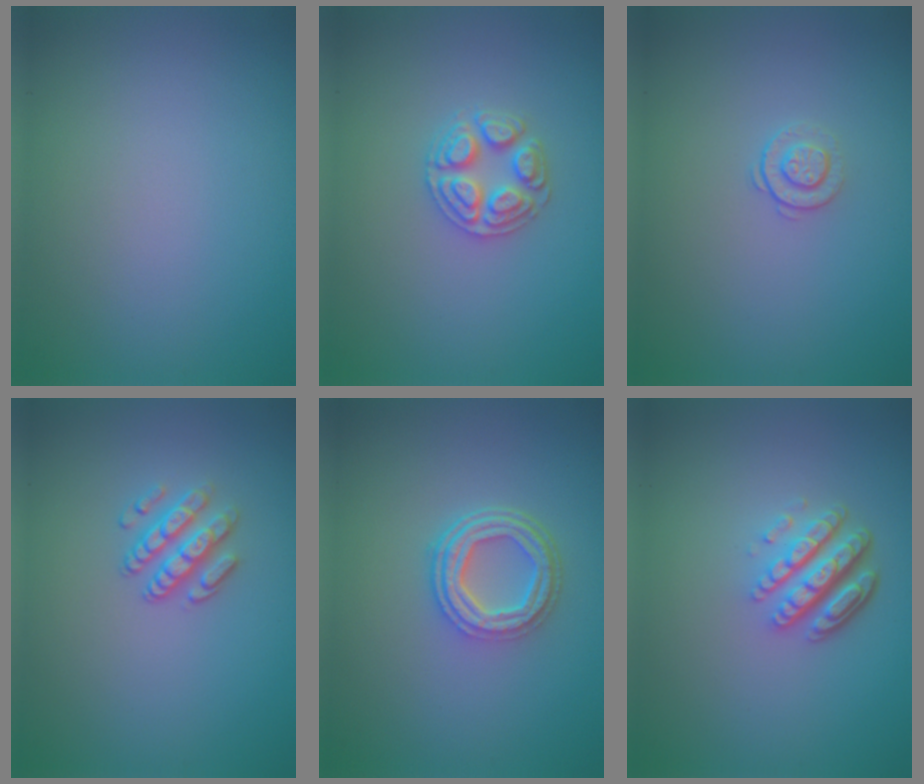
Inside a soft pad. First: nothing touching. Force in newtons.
{"total": 2.5, "press": 2.5, "slide": 0.4}
{"total": 1.2, "press": 0.9, "slide": 0.8}
{"total": 2.7, "press": 2.4, "slide": 1.2}
{"total": 4.4, "press": 3.3, "slide": 2.8}
{"total": 4.9, "press": 3.4, "slide": 3.5}